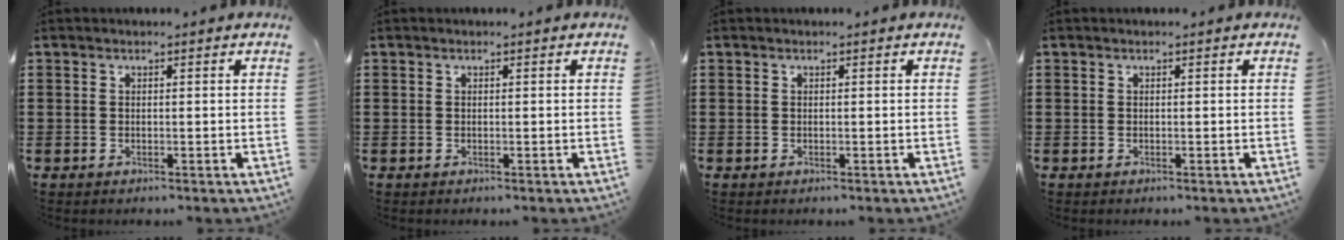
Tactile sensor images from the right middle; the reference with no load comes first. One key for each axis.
{"total": 0.0}
{"total": 0.0}
{"total": 0.0}